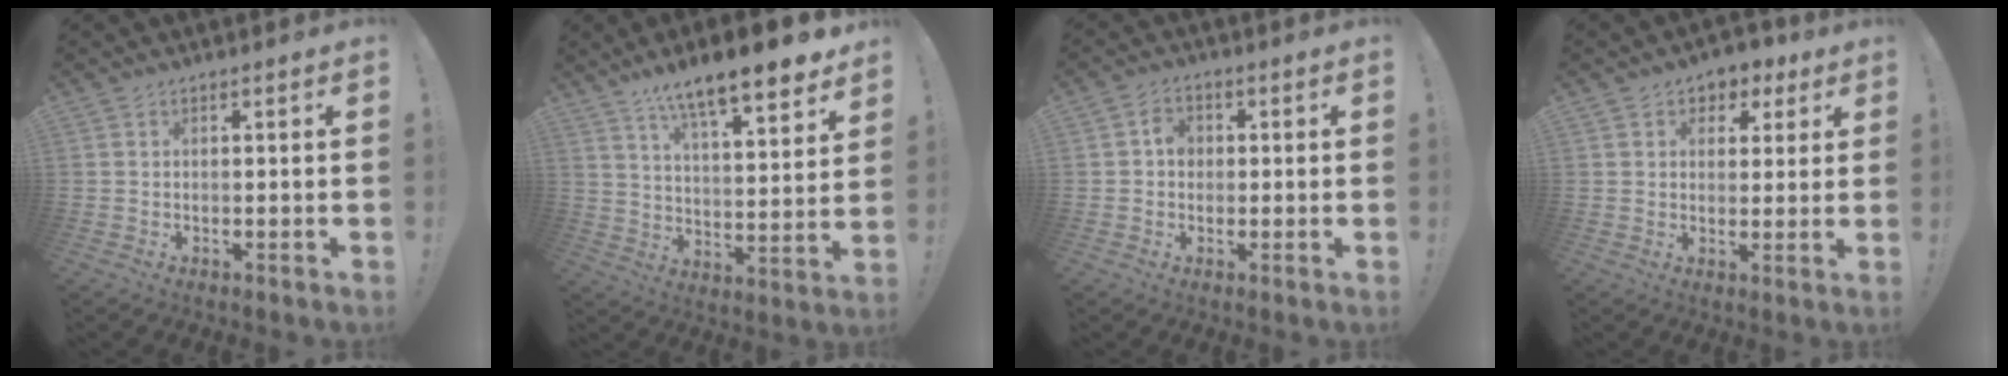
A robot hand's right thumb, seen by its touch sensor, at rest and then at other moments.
{"total": 13.5, "force": [10.3, 2.3, 8.4], "torque": [-0.143, -0.074, 0.168]}
{"total": 4.1, "force": [0.0, 3.4, 2.2], "torque": [-0.030, 0.004, -0.002]}
{"total": 5.1, "force": [2.2, 4.3, 1.4], "torque": [-0.005, -0.012, 0.039]}